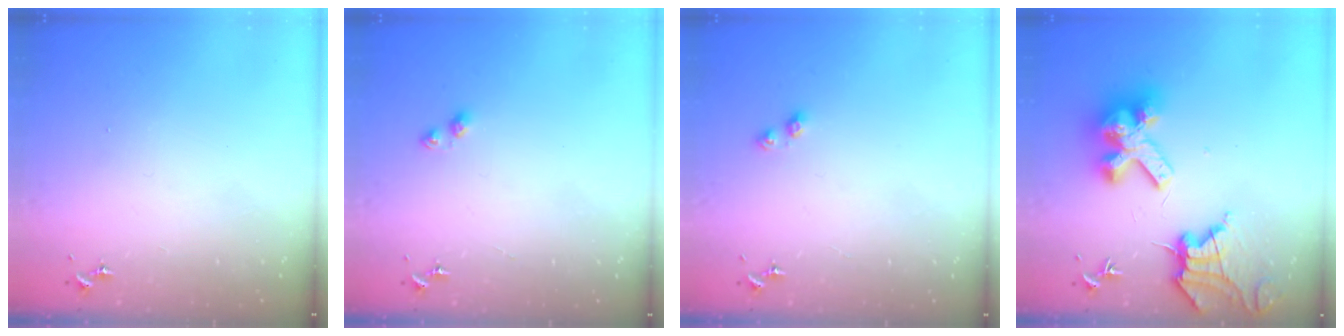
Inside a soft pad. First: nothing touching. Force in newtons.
{"total": 3.1, "press": 3.1, "slide": 0.4}
{"total": 3.6, "press": 3.6, "slide": 0.3}
{"total": 17.1, "press": 16.9, "slide": 2.0}